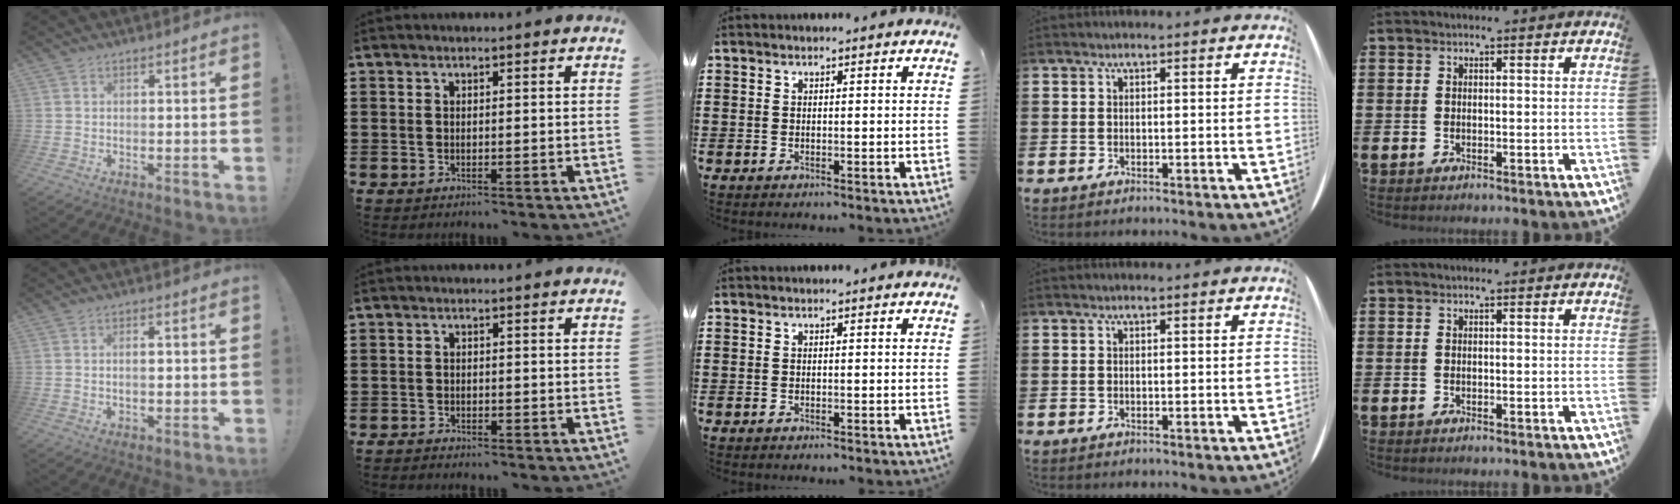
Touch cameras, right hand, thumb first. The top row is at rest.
{"thumb": {"total": 1.7, "force": [-0.1, 0.8, 1.6], "torque": [-0.016, -0.001, -0.006]}, "index": {"total": 1.1, "force": [-1.1, 0.1, 0.0], "torque": [-0.004, 0.000, -0.024]}}